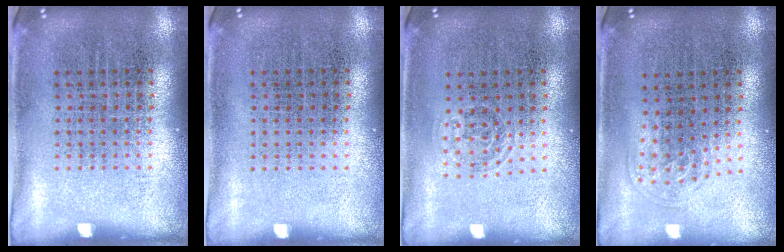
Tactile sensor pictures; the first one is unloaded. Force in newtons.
{"total": 0.0}
{"total": 0.7, "press": 0.6, "slide": 0.5}
{"total": 0.9, "press": 0.6, "slide": 0.7}